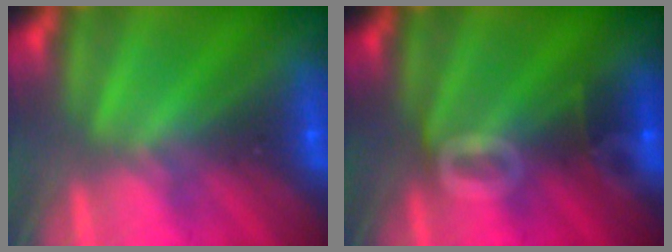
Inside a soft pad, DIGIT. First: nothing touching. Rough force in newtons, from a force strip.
{"total": 3.1}